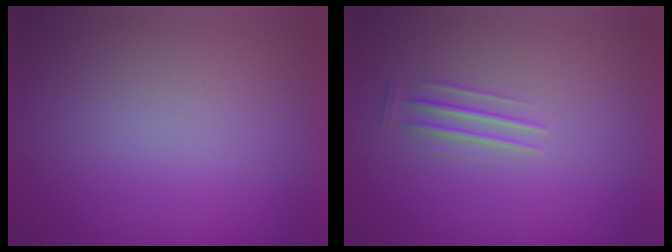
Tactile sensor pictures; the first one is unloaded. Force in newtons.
{"total": 1.2}